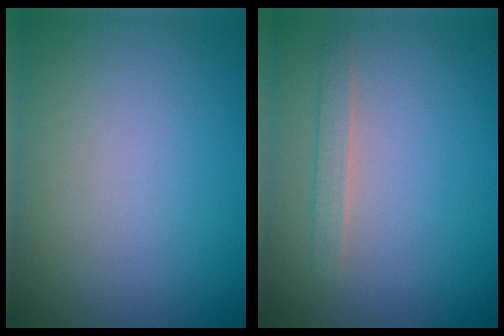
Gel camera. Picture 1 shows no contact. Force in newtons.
{"total": 1.3, "press": 1.3, "slide": 0.1}